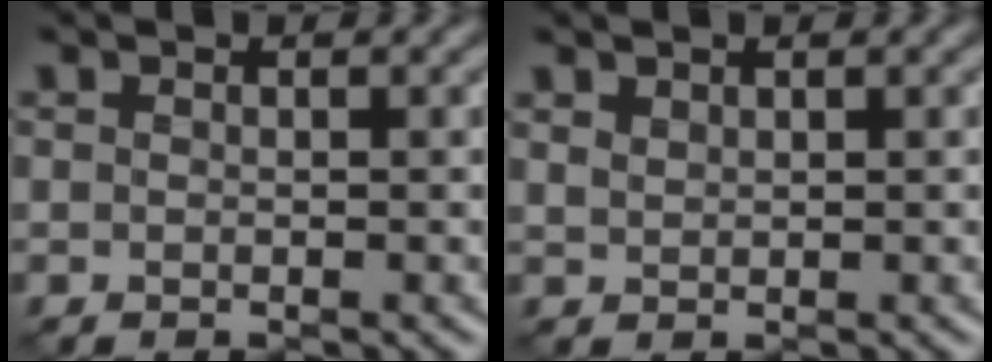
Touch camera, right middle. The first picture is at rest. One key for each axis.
{"total": 1.1, "fx": 0.9, "fy": 0.5, "fz": 0.3, "tx": -0.011, "ty": 0.000, "tz": 0.022}